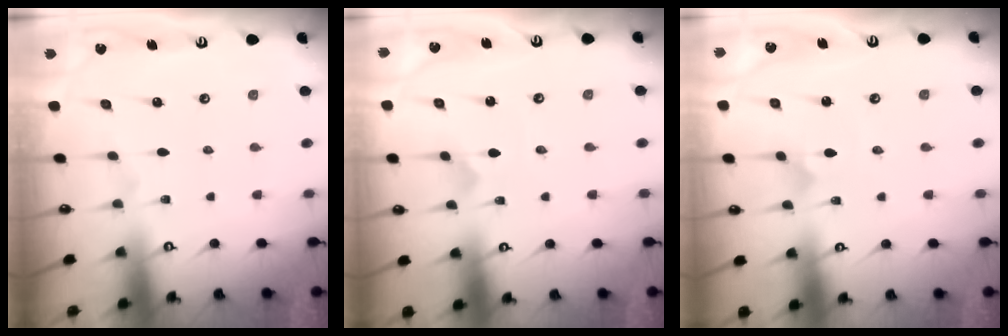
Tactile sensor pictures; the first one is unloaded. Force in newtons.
{"total": 0.8, "press": 0.8, "slide": 0.1}
{"total": 1.8, "press": 1.8, "slide": 0.1}